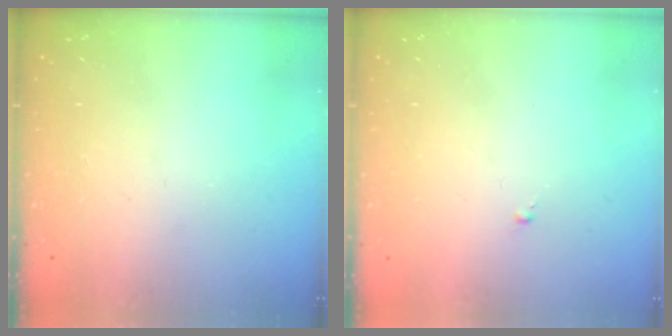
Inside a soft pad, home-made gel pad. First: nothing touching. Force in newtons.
{"total": 0.0}